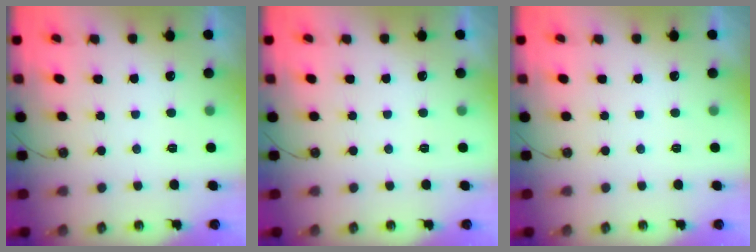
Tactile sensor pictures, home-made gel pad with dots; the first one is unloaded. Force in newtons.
{"total": 0.0}
{"total": 0.0}